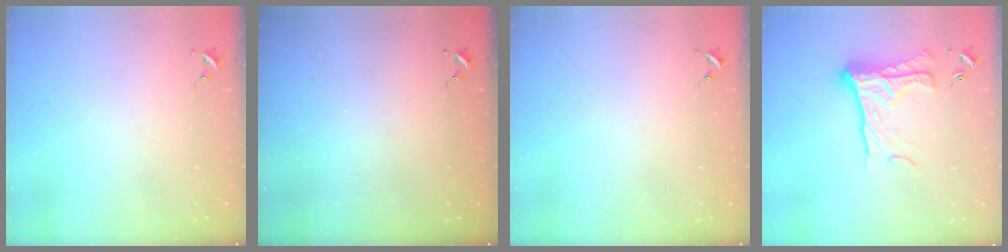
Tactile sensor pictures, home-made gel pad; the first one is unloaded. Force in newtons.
{"total": 0.0}
{"total": 0.0}
{"total": 17.1, "press": 17.0, "slide": 1.3}